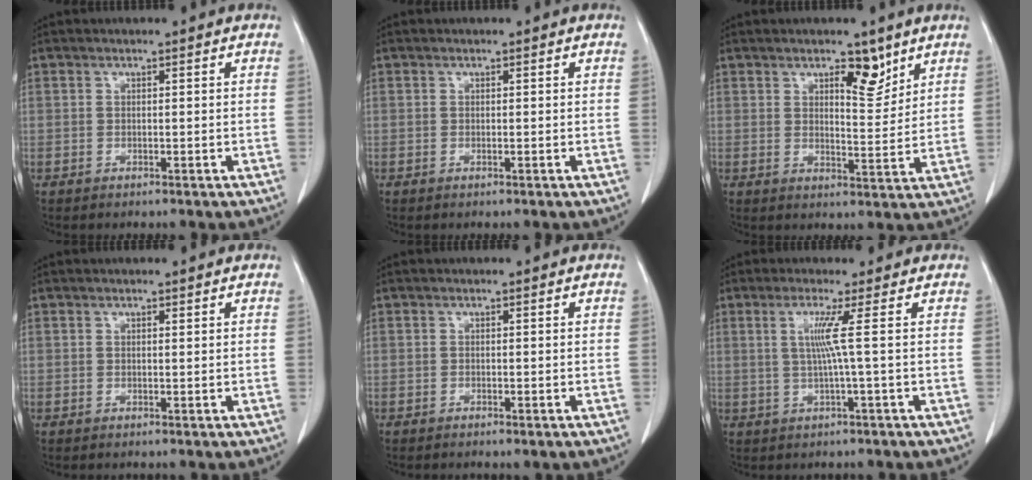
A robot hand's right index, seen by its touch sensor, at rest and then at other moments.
{"total": 0.0}
{"total": 5.3, "force": [3.4, 1.8, 3.6], "torque": [-0.052, -0.005, 0.052]}
{"total": 0.0}
{"total": 0.8, "force": [-0.7, 0.2, 0.4], "torque": [-0.007, -0.002, -0.007]}
{"total": 3.8, "force": [0.5, -1.5, 3.4], "torque": [-0.072, 0.000, 0.013]}